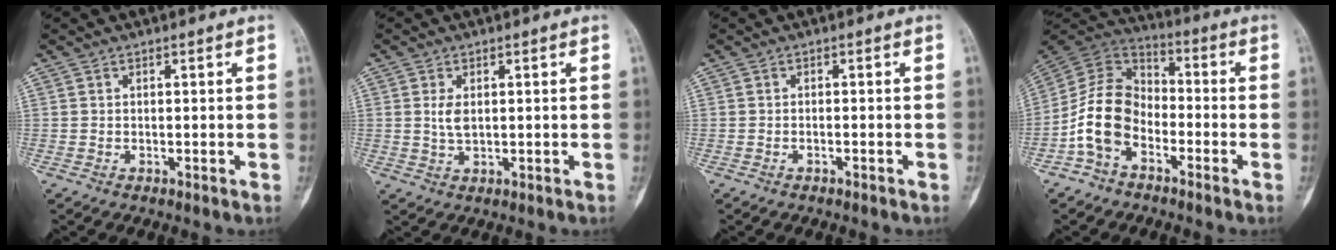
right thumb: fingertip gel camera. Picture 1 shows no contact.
{"total": 3.1, "force": [0.6, 1.7, 2.5], "torque": [-0.048, -0.004, 0.016]}
{"total": 0.7, "force": [-0.6, 0.2, 0.4], "torque": [-0.012, 0.010, -0.008]}
{"total": 12.3, "force": [-4.7, 8.5, 7.6], "torque": [-0.133, 0.055, -0.102]}